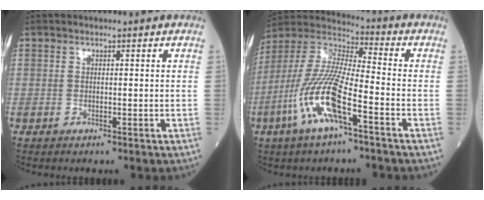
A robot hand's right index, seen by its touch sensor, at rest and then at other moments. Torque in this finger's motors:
{"motor_torque": [1.43, -0.71, 0.92, 0.21]}